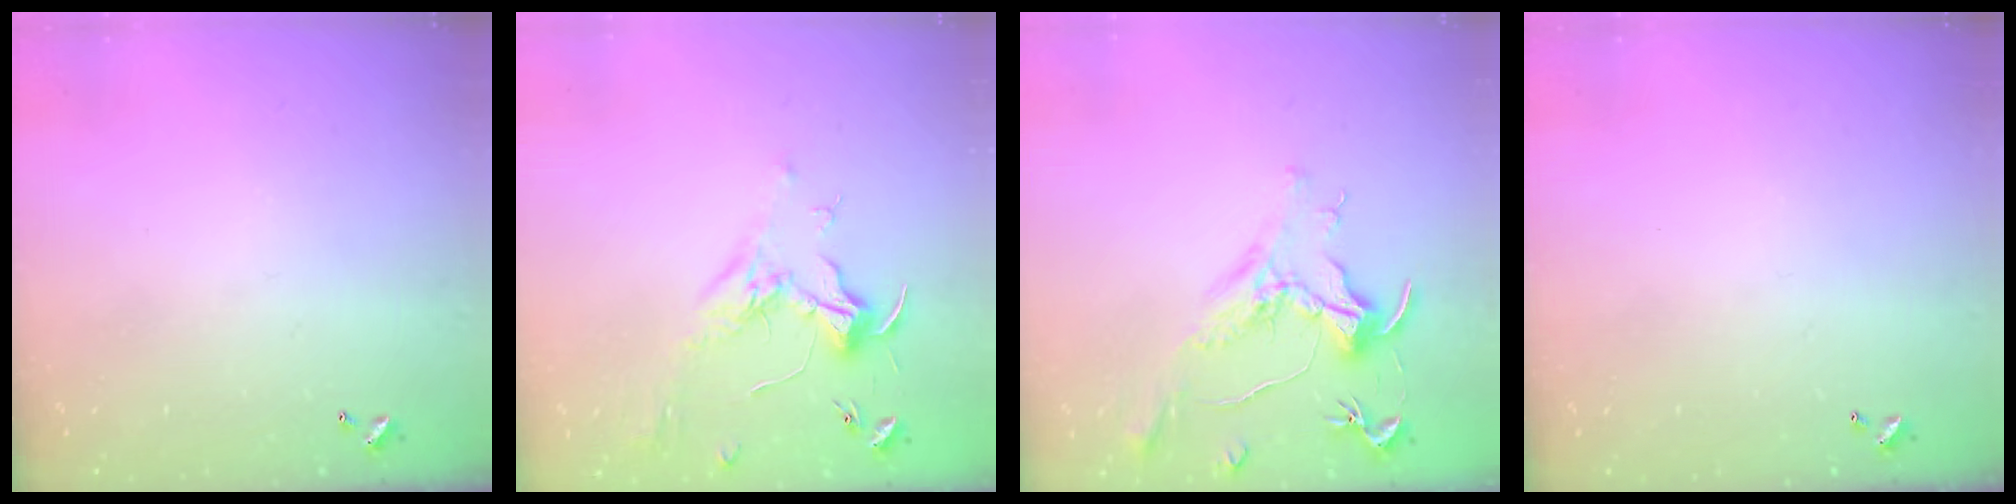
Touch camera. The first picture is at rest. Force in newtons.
{"total": 1.8, "press": 1.7, "slide": 0.6}
{"total": 1.5, "press": 1.3, "slide": 0.8}
{"total": 0.0}